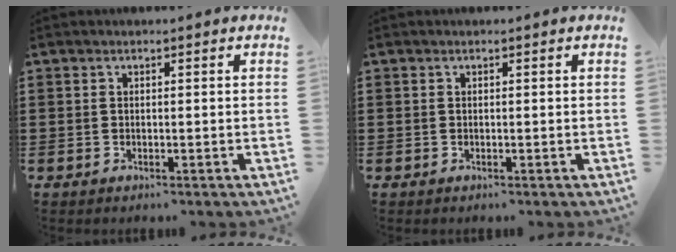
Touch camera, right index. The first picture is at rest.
{"total": 0.0}